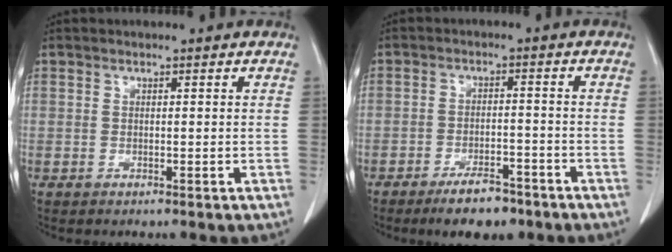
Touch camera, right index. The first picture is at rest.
{"total": 6.3, "force": [-4.6, 2.2, 3.6], "torque": [-0.062, 0.000, -0.070]}